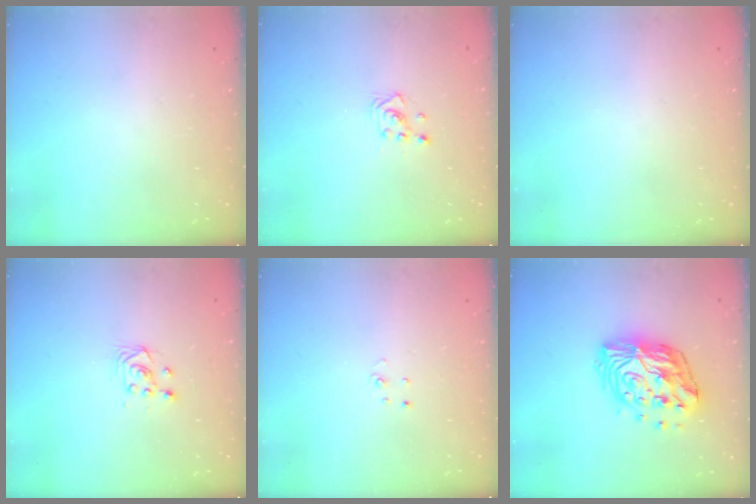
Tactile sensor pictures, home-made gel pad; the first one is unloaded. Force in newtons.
{"total": 2.8, "press": 2.8, "slide": 0.3}
{"total": 0.0}
{"total": 2.9, "press": 2.6, "slide": 1.3}
{"total": 2.7, "press": 2.7, "slide": 0.3}
{"total": 15.0, "press": 15.0, "slide": 1.5}